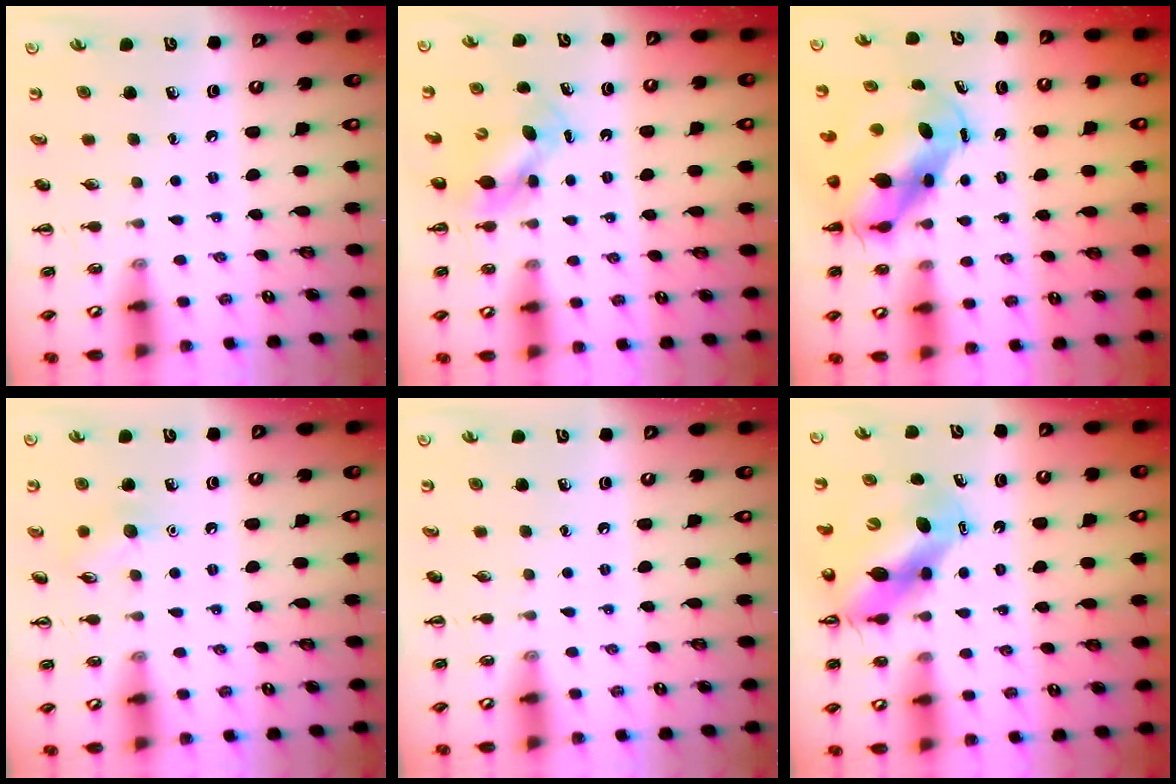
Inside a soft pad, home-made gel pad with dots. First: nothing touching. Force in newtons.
{"total": 5.6, "press": 5.6, "slide": 0.6}
{"total": 7.8, "press": 7.6, "slide": 2.1}
{"total": 6.5, "press": 6.3, "slide": 1.7}
{"total": 0.0}
{"total": 11.1, "press": 10.6, "slide": 3.0}